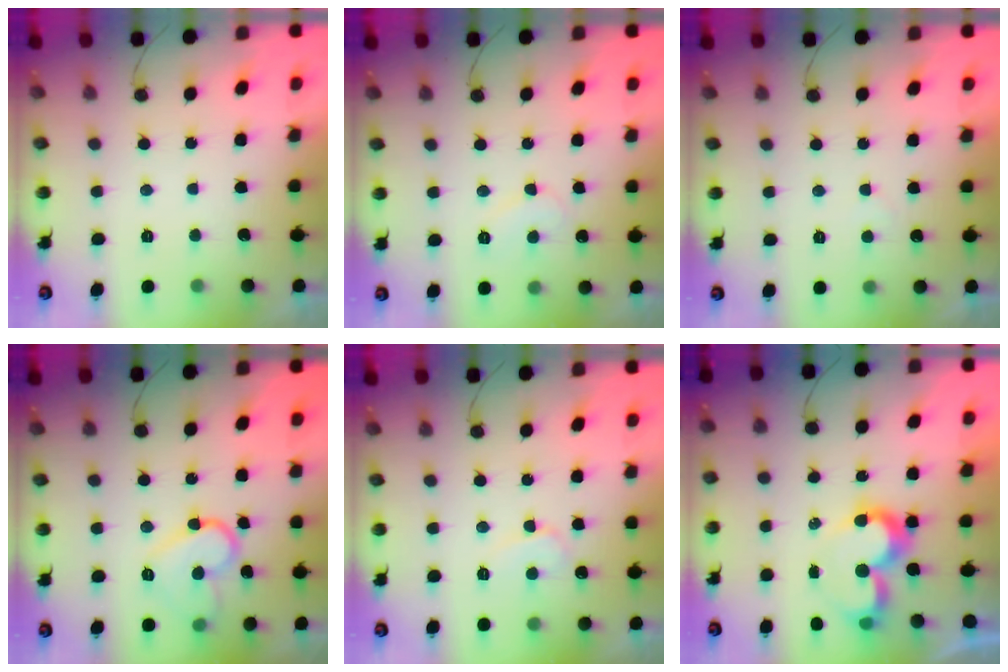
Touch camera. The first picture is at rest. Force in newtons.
{"total": 6.7, "press": 6.7, "slide": 0.5}
{"total": 4.1, "press": 4.1, "slide": 0.2}
{"total": 11.6, "press": 11.5, "slide": 0.4}
{"total": 6.1, "press": 6.1, "slide": 0.6}
{"total": 8.4, "press": 8.3, "slide": 0.6}